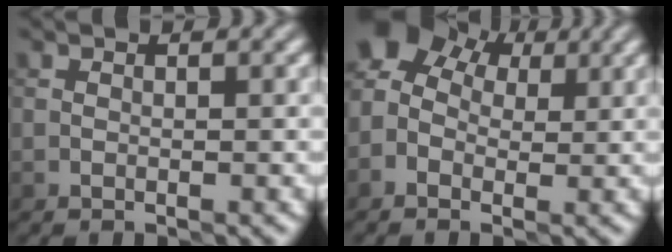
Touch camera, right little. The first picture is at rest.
{"total": 7.5, "force": [1.8, 5.3, 5.0], "torque": [-0.095, 0.036, 0.015]}